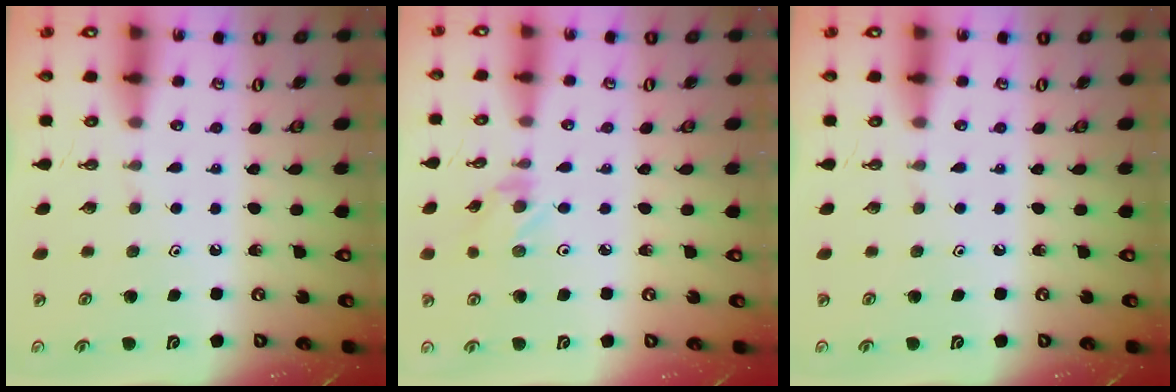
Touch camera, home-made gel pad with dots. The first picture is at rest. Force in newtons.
{"total": 1.2, "press": 1.2, "slide": 0.3}
{"total": 0.0}